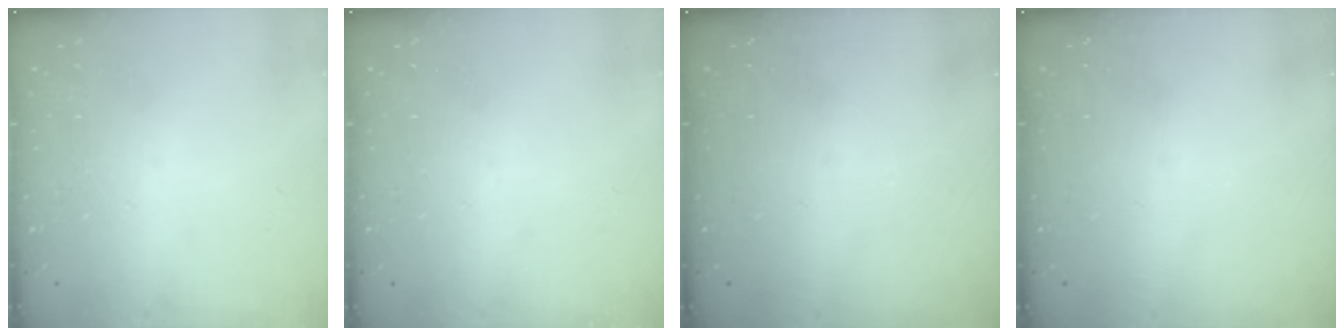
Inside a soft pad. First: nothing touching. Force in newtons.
{"total": 0.0}
{"total": 0.0}
{"total": 0.0}